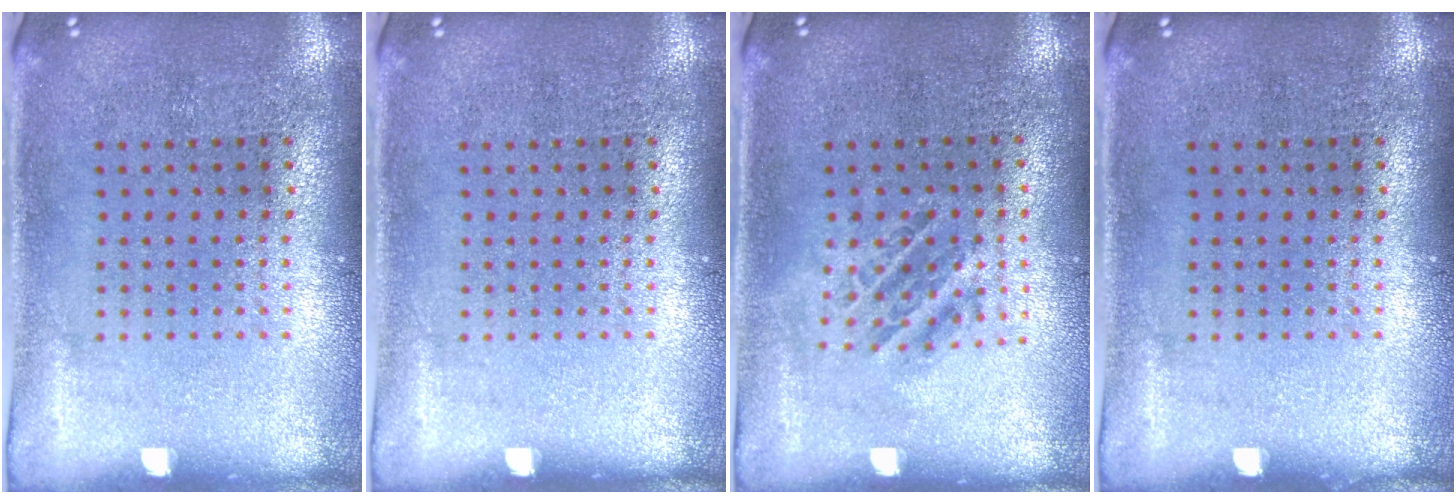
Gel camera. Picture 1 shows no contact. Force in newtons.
{"total": 0.0}
{"total": 1.0, "press": 1.0, "slide": 0.4}
{"total": 0.0}